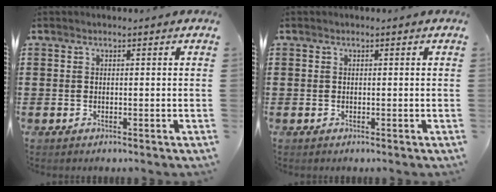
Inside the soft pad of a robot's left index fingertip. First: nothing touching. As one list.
[{"total": 0.0}]